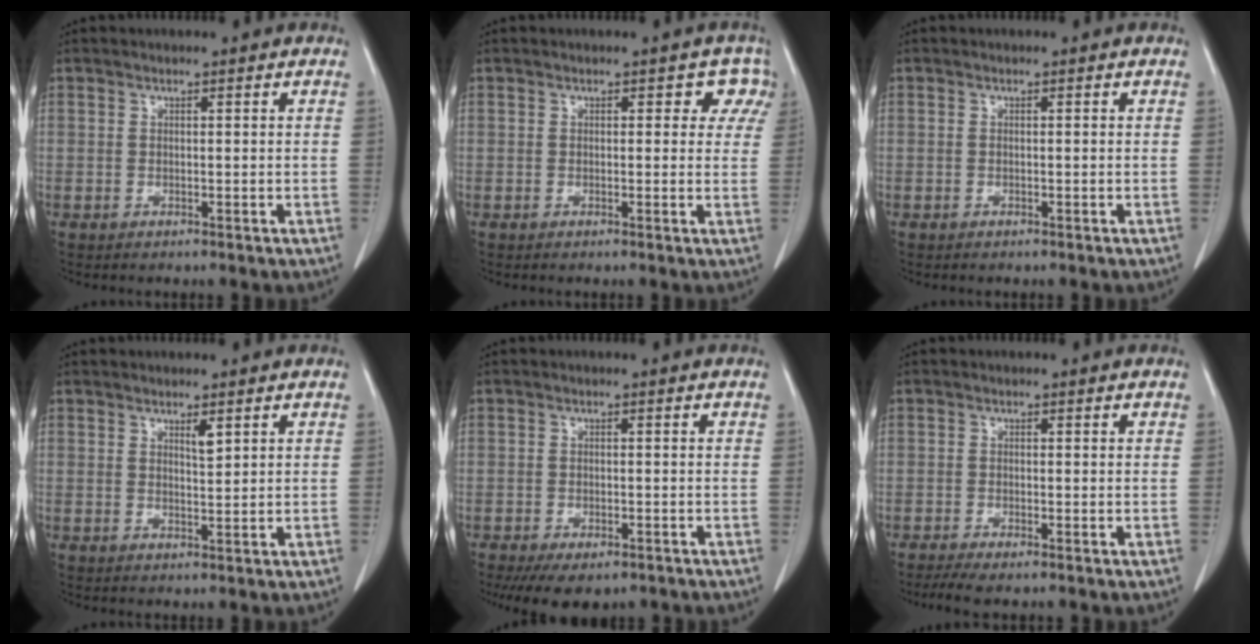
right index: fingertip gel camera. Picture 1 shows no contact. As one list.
[{"total": 3.0, "force": [1.4, 2.2, 1.5], "torque": [0.009, 0.006, 0.001]}, {"total": 0.0}, {"total": 1.6, "force": [1.0, 0.2, 1.3], "torque": [-0.025, -0.005, 0.018]}, {"total": 7.8, "force": [-5.6, 3.7, 4.0], "torque": [-0.054, -0.005, -0.078]}, {"total": 3.6, "force": [-2.7, 0.4, 2.3], "torque": [-0.037, -0.007, -0.046]}]